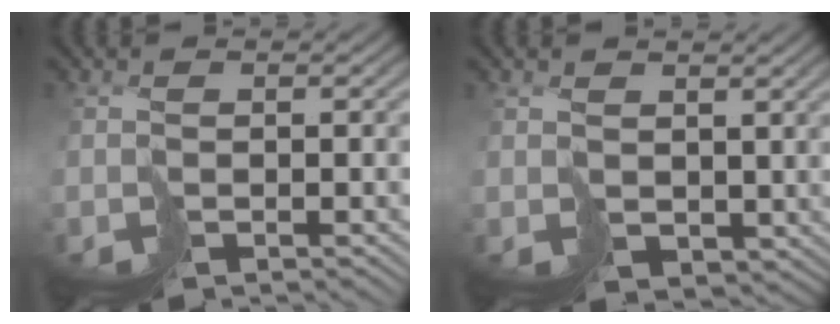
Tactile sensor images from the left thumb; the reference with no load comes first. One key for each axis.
{"total": 2.9, "fx": 2.0, "fy": 1.8, "fz": 1.2, "tx": -0.039, "ty": -0.008, "tz": 0.041}